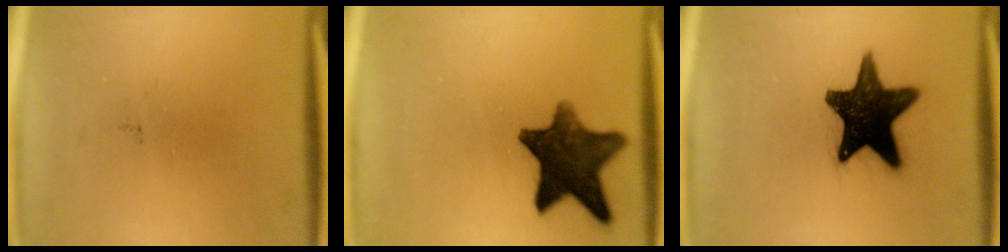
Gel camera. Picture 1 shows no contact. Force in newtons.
{"total": 12.5}
{"total": 16.3}